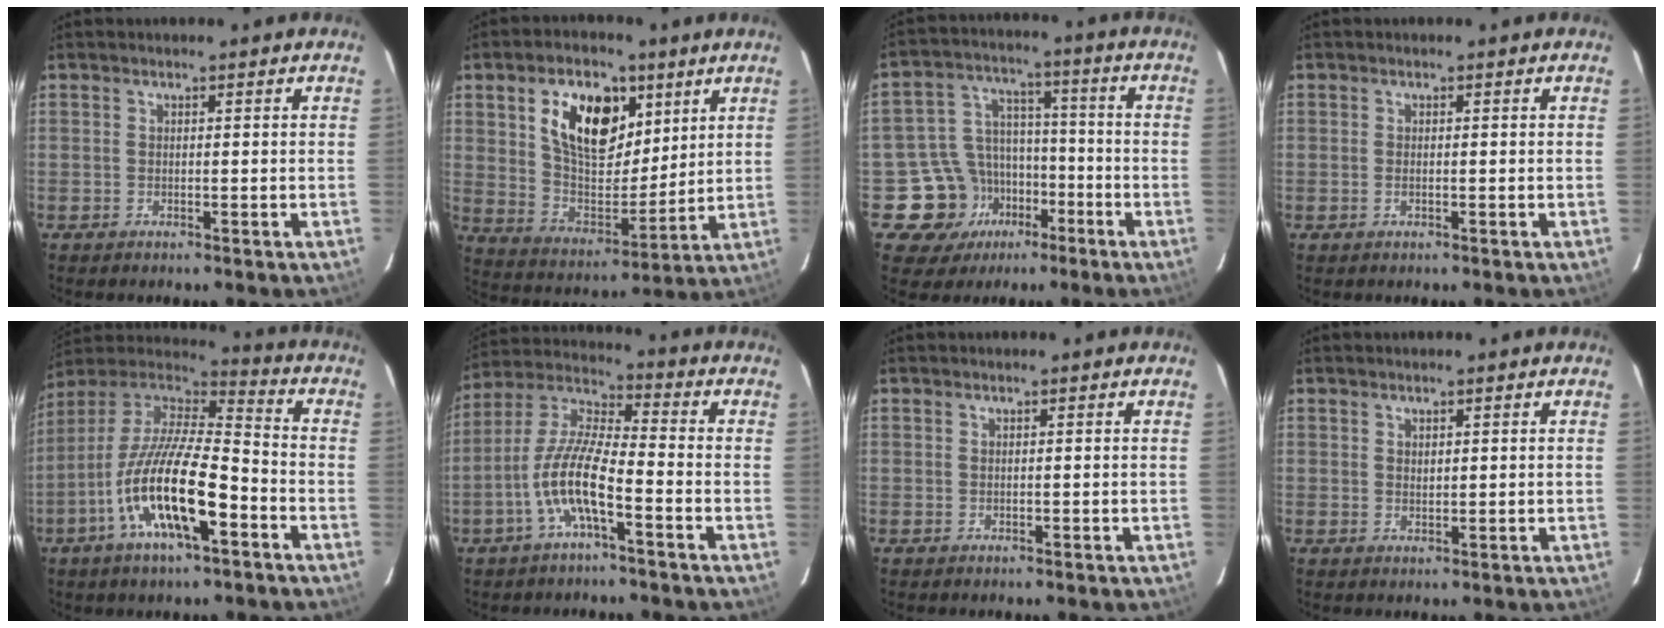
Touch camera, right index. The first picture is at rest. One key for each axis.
{"total": 16.2, "fx": 7.0, "fy": 9.2, "fz": 11.3, "tx": -0.201, "ty": 0.012, "tz": 0.132}
{"total": 11.8, "fx": -6.3, "fy": 9.6, "fz": 2.5, "tx": -0.068, "ty": 0.042, "tz": -0.091}
{"total": 0.7, "fx": -0.3, "fy": 0.3, "fz": 0.6, "tx": -0.011, "ty": 0.000, "tz": -0.006}
{"total": 19.1, "fx": -7.9, "fy": 5.4, "fz": 16.6, "tx": -0.315, "ty": -0.024, "tz": -0.153}
{"total": 10.8, "fx": -4.6, "fy": 2.2, "fz": 9.4, "tx": -0.205, "ty": 0.004, "tz": -0.092}
{"total": 0.0}
{"total": 1.1, "fx": 0.6, "fy": 0.7, "fz": 0.6, "tx": -0.009, "ty": 0.002, "tz": 0.011}